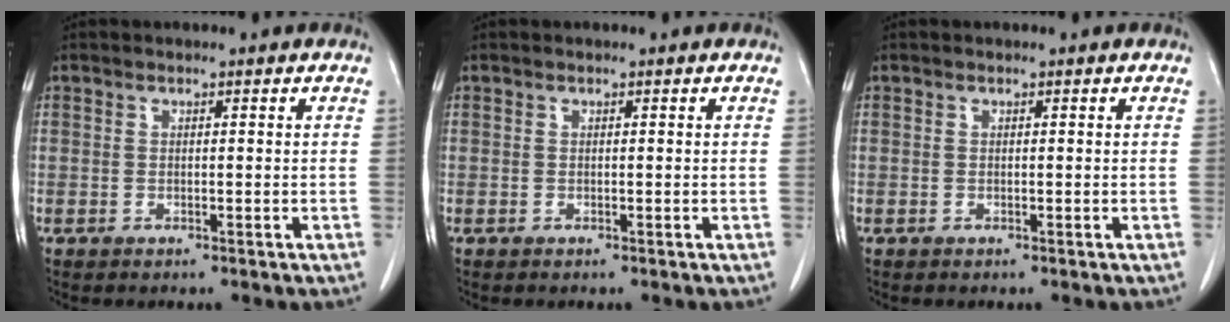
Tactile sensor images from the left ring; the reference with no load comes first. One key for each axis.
{"total": 0.0}
{"total": 0.0}